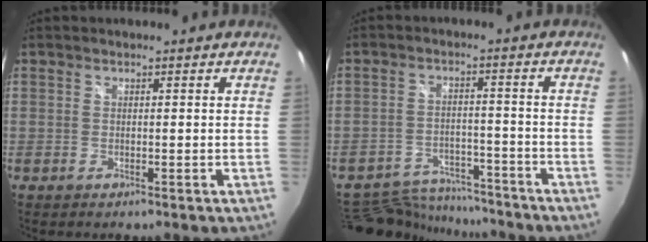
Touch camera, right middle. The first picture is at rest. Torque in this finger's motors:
{"motor_torque": [-0.59, -0.67, -0.20, -0.07]}